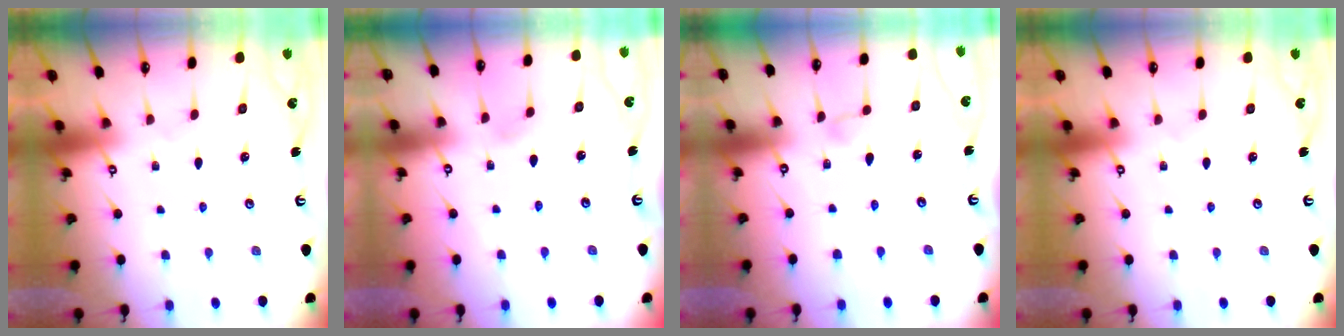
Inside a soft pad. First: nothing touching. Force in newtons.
{"total": 3.2, "press": 3.2, "slide": 0.4}
{"total": 4.3, "press": 4.2, "slide": 0.4}
{"total": 0.0}